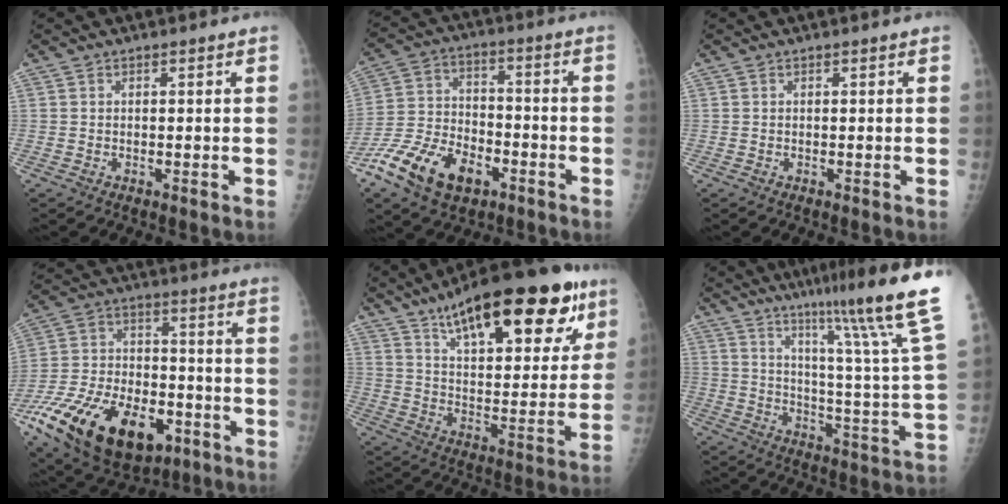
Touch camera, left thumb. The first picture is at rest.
{"total": 16.2, "force": [-8.7, 9.4, 9.9], "torque": [-0.180, 0.037, -0.159]}
{"total": 0.0}
{"total": 27.8, "force": [-13.2, 15.8, 18.7], "torque": [-0.386, 0.024, -0.218]}
{"total": 28.0, "force": [16.6, 9.9, 20.4], "torque": [-0.271, -0.032, 0.252]}
{"total": 22.9, "force": [16.5, -1.0, 15.8], "torque": [-0.214, -0.109, 0.235]}